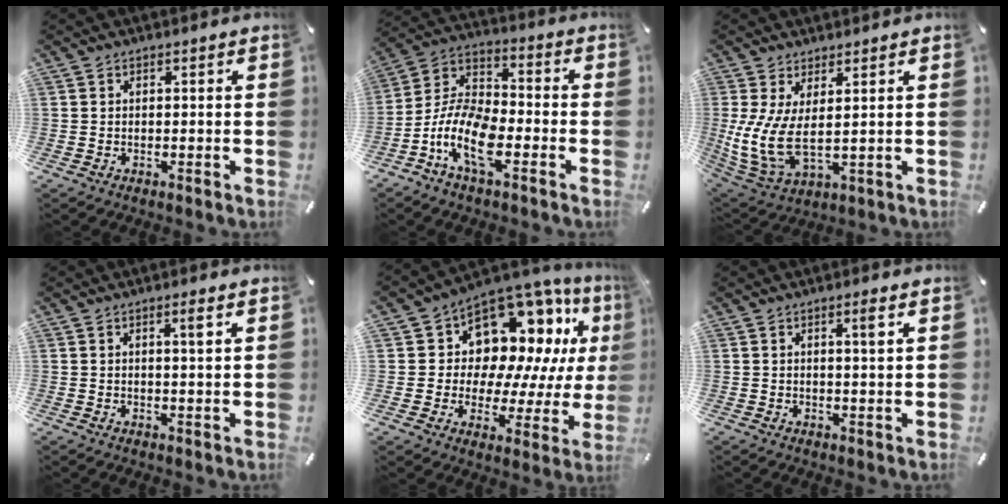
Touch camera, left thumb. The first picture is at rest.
{"total": 12.4, "force": [-6.2, 6.2, 8.8], "torque": [-0.202, 0.005, -0.123]}
{"total": 9.5, "force": [1.6, 4.3, 8.3], "torque": [-0.197, -0.029, 0.036]}
{"total": 2.5, "force": [1.2, 0.0, 2.2], "torque": [-0.037, -0.006, 0.017]}
{"total": 14.0, "force": [7.7, 9.6, 6.7], "torque": [-0.101, -0.083, 0.137]}
{"total": 2.8, "force": [1.3, 0.0, 2.5], "torque": [-0.043, -0.005, 0.018]}